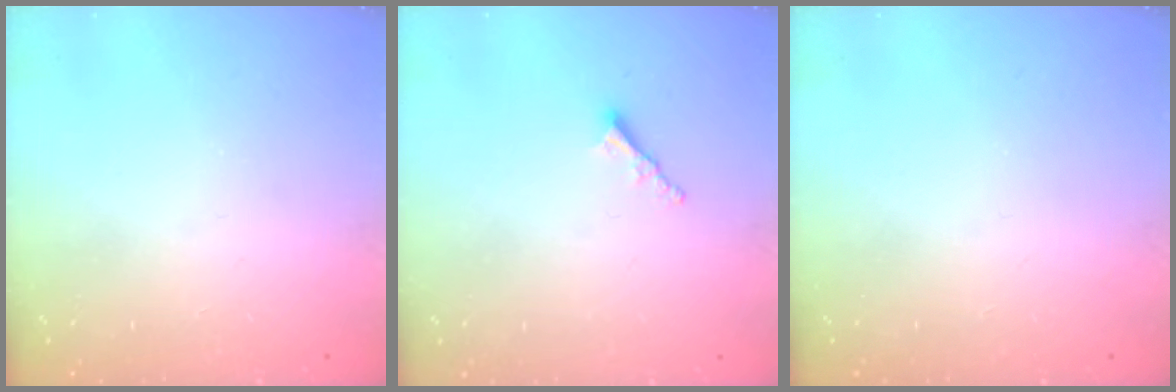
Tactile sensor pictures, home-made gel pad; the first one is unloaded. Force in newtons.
{"total": 2.5, "press": 2.5, "slide": 0.3}
{"total": 0.0}